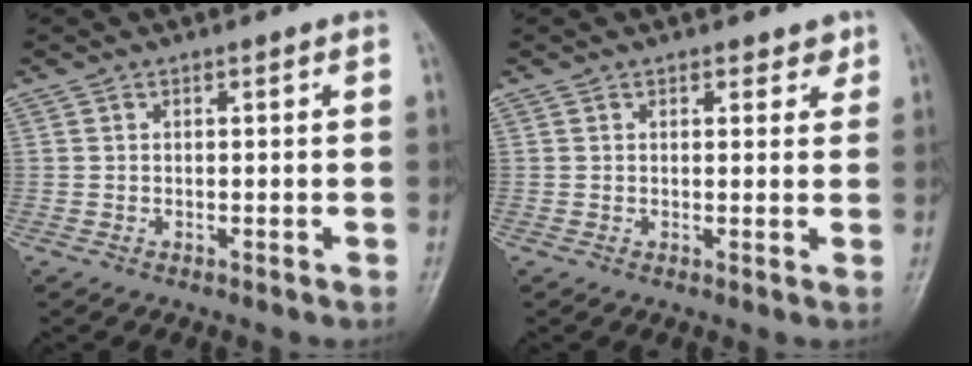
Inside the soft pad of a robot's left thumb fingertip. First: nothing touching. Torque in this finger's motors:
{"motor_torque": [-0.18, -0.01, -0.29, -0.22, -0.04]}